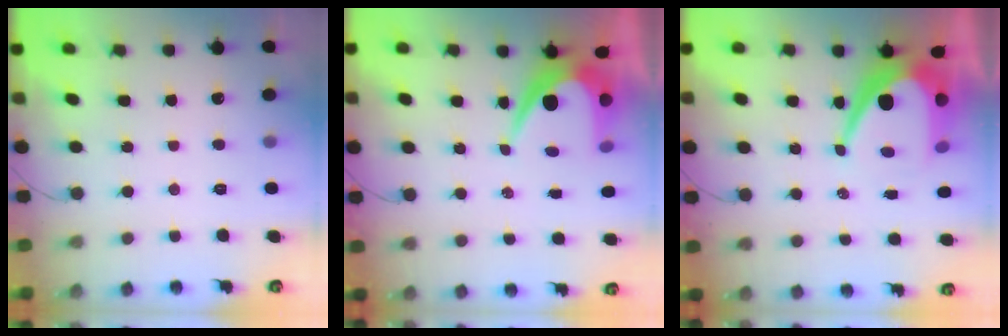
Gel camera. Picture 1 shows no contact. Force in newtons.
{"total": 8.8, "press": 8.8, "slide": 0.6}
{"total": 13.6, "press": 13.5, "slide": 1.2}